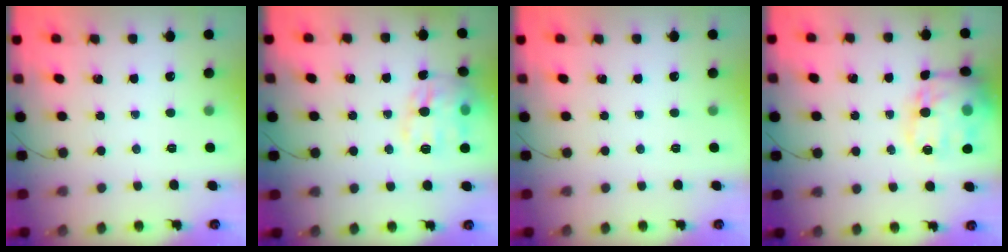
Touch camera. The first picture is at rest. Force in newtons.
{"total": 13.8, "press": 13.7, "slide": 1.2}
{"total": 0.0}
{"total": 20.0, "press": 19.7, "slide": 3.4}